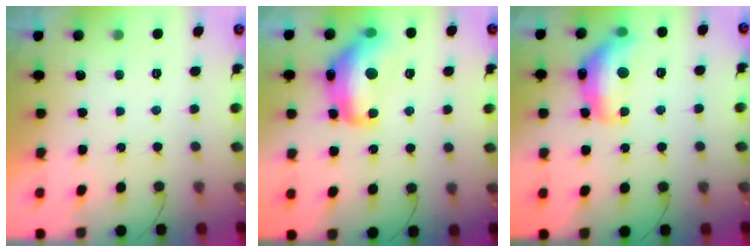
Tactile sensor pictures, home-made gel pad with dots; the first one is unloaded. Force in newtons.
{"total": 16.6, "press": 16.6, "slide": 1.0}
{"total": 14.8, "press": 14.8, "slide": 1.1}